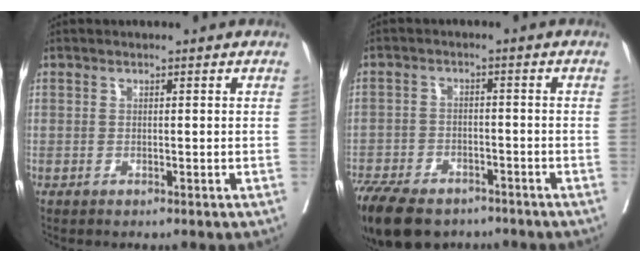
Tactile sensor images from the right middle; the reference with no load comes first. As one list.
[{"total": 15.2, "force": [-11.4, 7.3, 7.0], "torque": [-0.170, -0.015, -0.170]}]